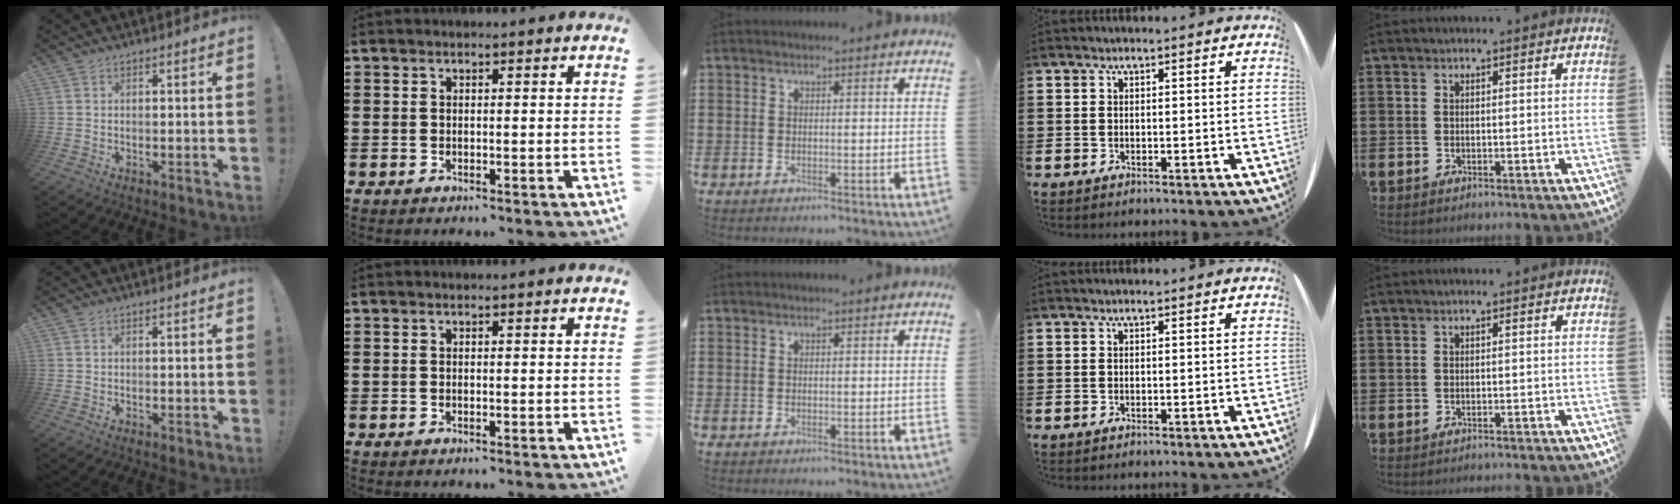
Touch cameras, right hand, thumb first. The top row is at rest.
{"little": {"total": 0.6, "force": [-0.6, -0.1, 0.0], "torque": [0.001, 0.000, -0.013]}}